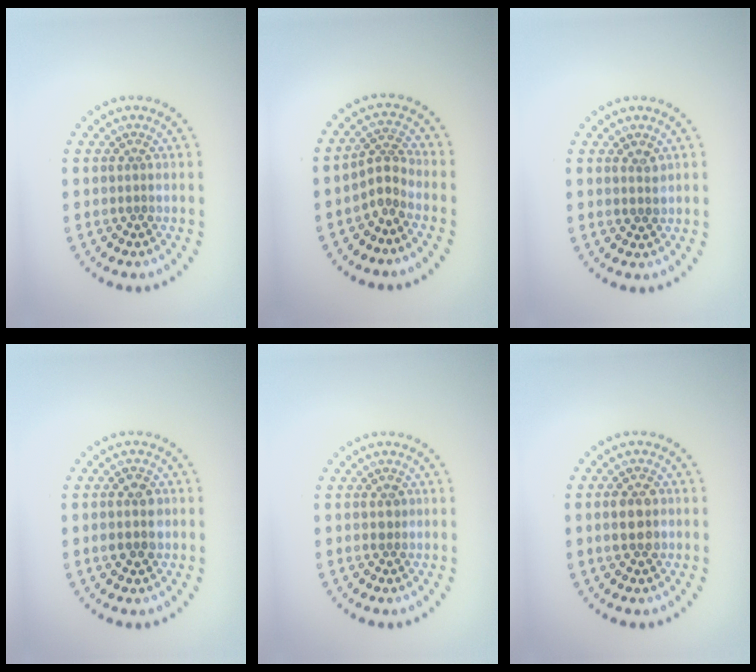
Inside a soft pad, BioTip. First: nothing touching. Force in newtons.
{"total": 2.4, "press": 1.5, "slide": 1.9}
{"total": 1.2, "press": 1.0, "slide": 0.6}
{"total": 2.9, "press": 2.9, "slide": 0.1}
{"total": 0.9, "press": 0.8, "slide": 0.3}
{"total": 2.9, "press": 2.9, "slide": 0.1}